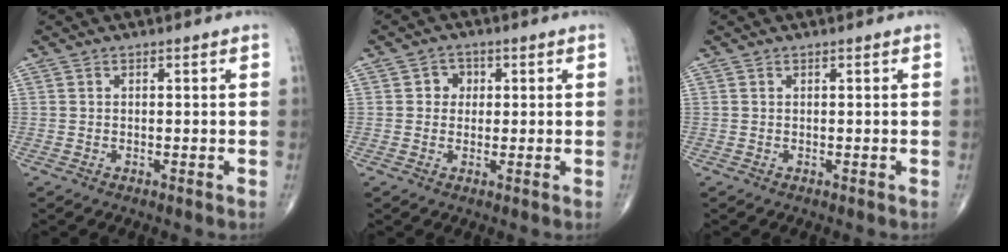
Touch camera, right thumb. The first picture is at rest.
{"total": 3.1, "force": [0.5, 2.8, 1.1], "torque": [0.006, 0.005, 0.001]}
{"total": 0.0}